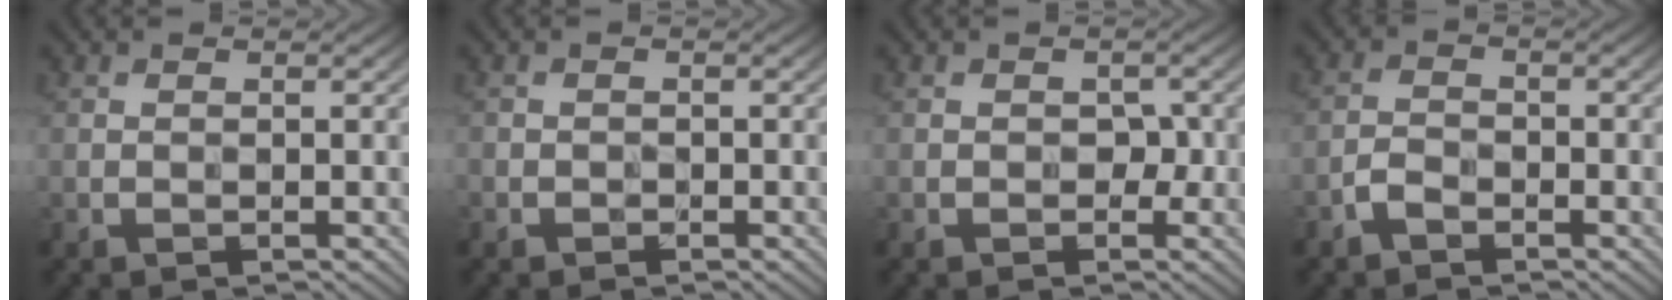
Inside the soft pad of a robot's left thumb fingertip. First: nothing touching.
{"total": 0.9, "force": [-0.7, 0.4, -0.3], "torque": [0.007, -0.004, -0.019]}
{"total": 2.0, "force": [-0.6, 1.5, 1.2], "torque": [-0.013, -0.002, -0.011]}
{"total": 1.5, "force": [-1.4, 0.4, 0.4], "torque": [-0.004, 0.005, -0.033]}